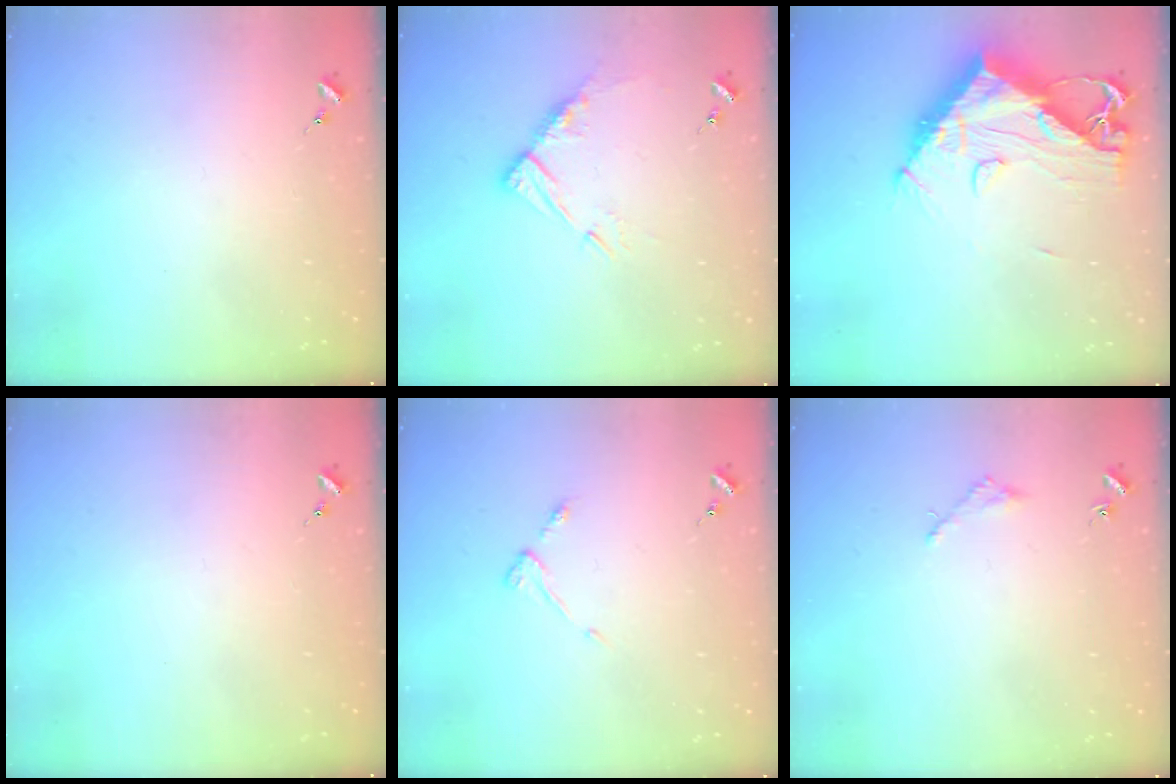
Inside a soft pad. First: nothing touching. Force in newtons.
{"total": 10.2, "press": 10.1, "slide": 0.9}
{"total": 15.8, "press": 15.7, "slide": 1.7}
{"total": 0.0}
{"total": 4.7, "press": 4.7, "slide": 0.7}
{"total": 1.6, "press": 1.6, "slide": 0.2}